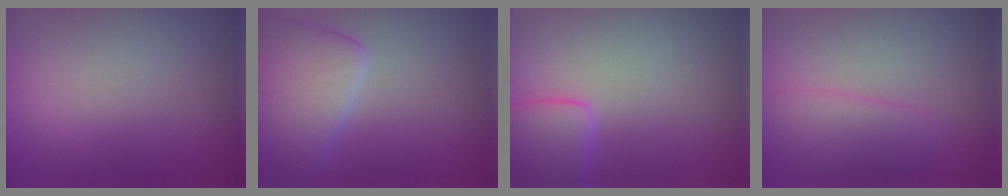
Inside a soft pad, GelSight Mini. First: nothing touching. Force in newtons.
{"total": 5.9, "press": 5.9, "slide": 0.2}
{"total": 3.4, "press": 3.4, "slide": 0.3}
{"total": 2.7, "press": 2.7, "slide": 0.2}